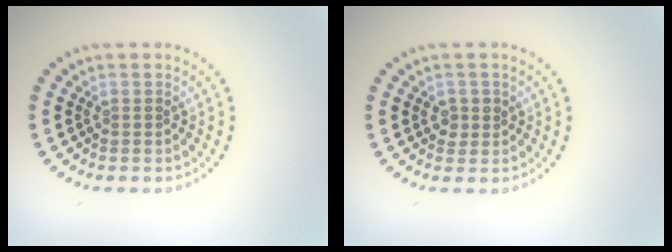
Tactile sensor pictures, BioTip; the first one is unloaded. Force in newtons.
{"total": 1.3, "press": 1.2, "slide": 0.3}